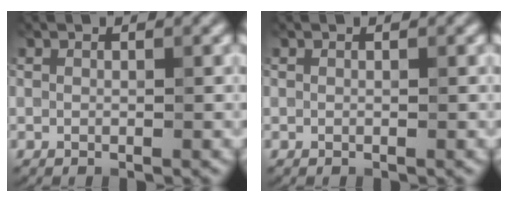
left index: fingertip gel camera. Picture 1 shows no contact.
{"total": 0.0}